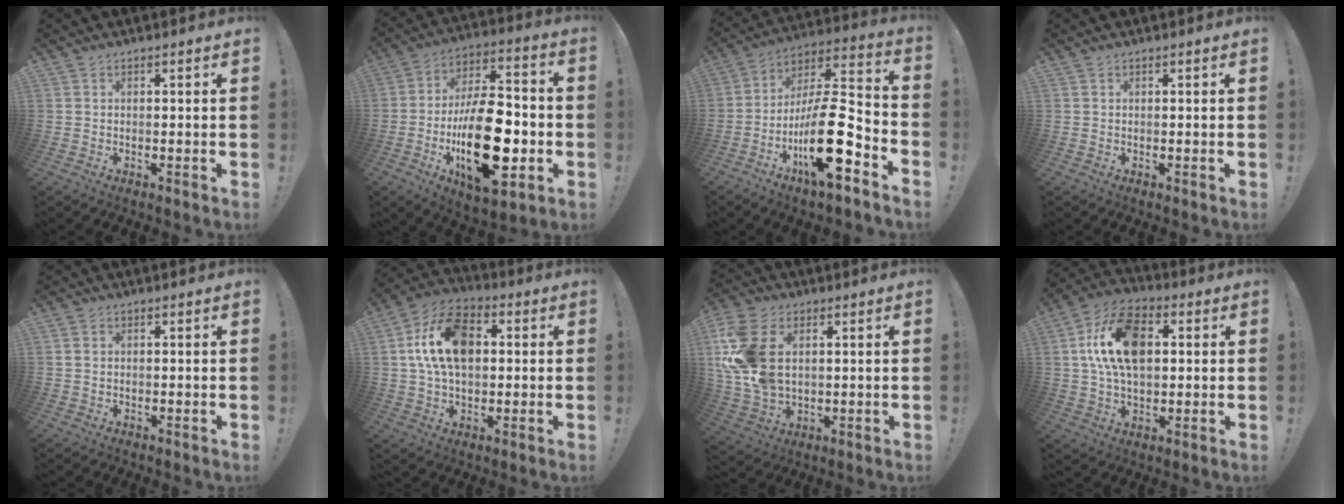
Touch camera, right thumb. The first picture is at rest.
{"total": 27.1, "force": [-6.2, 13.7, 22.6], "torque": [-0.400, 0.027, -0.089]}
{"total": 21.9, "force": [-8.6, 6.9, 18.9], "torque": [-0.336, 0.043, -0.141]}
{"total": 0.0}
{"total": 1.1, "force": [0.4, 0.8, 0.5], "torque": [-0.019, 0.005, 0.010]}
{"total": 16.8, "force": [2.9, 11.0, 12.4], "torque": [-0.213, 0.009, 0.054]}
{"total": 17.5, "force": [3.8, 11.8, 12.4], "torque": [-0.265, -0.009, 0.072]}
{"total": 17.9, "force": [3.3, 11.4, 13.4], "torque": [-0.231, 0.013, 0.062]}